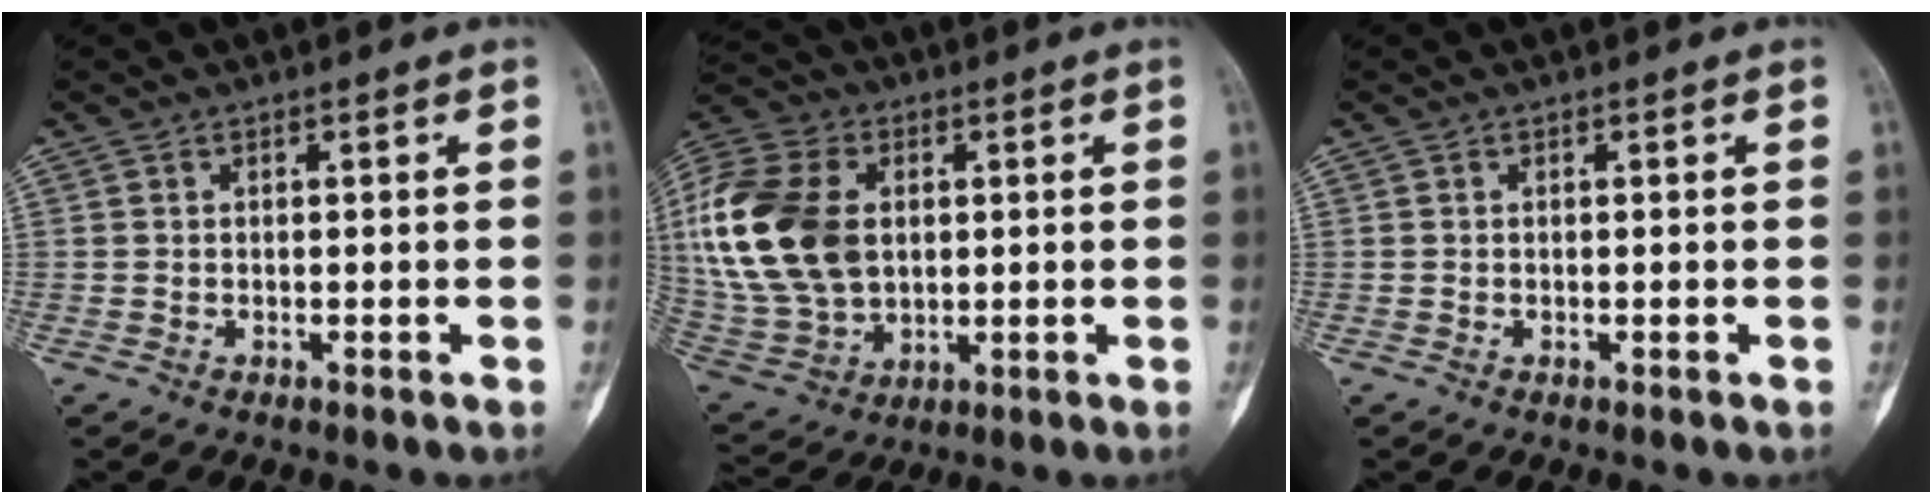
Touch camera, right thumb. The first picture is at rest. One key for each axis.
{"total": 23.2, "fx": 3.1, "fy": 16.0, "fz": 16.4, "tx": -0.354, "ty": -0.002, "tz": 0.068}
{"total": 0.0}